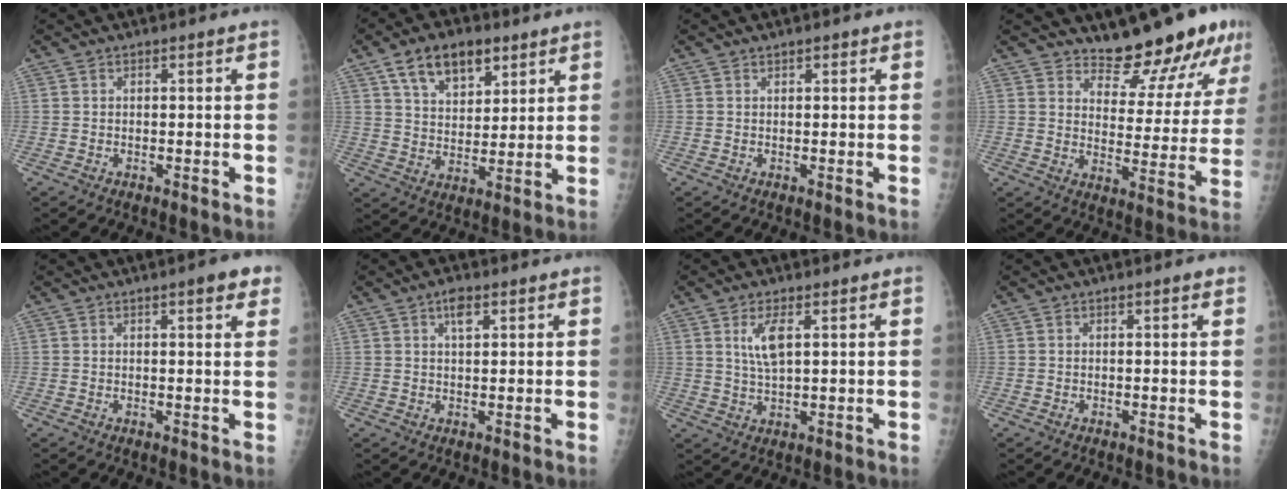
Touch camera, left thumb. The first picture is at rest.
{"total": 11.5, "force": [6.6, 6.6, 6.8], "torque": [-0.086, -0.027, 0.115]}
{"total": 0.9, "force": [0.6, 0.4, 0.5], "torque": [-0.003, -0.002, 0.006]}
{"total": 13.3, "force": [11.3, 4.3, 5.4], "torque": [-0.035, -0.092, 0.159]}
{"total": 4.4, "force": [2.5, 1.2, 3.4], "torque": [-0.032, -0.006, 0.025]}
{"total": 3.1, "force": [1.6, 1.3, 2.3], "torque": [-0.033, -0.003, 0.025]}
{"total": 5.0, "force": [1.9, 1.7, 4.3], "torque": [-0.086, -0.010, 0.041]}
{"total": 0.8, "force": [0.5, 0.2, 0.6], "torque": [-0.008, 0.000, 0.003]}